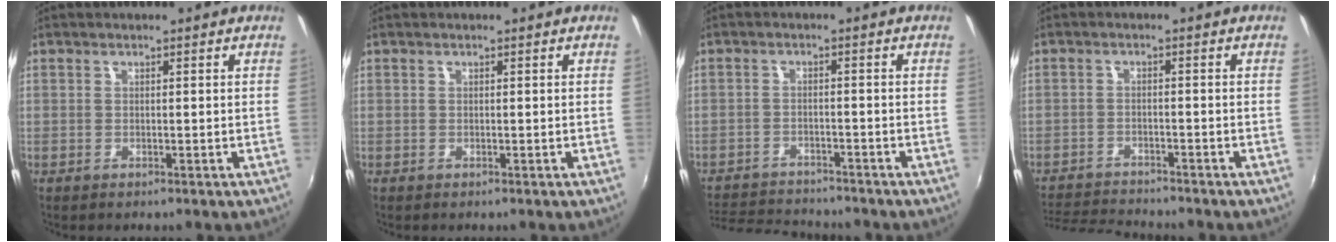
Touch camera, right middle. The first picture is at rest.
{"total": 0.0}
{"total": 10.2, "force": [-9.5, 2.4, 2.8], "torque": [-0.082, -0.001, -0.152]}
{"total": 7.8, "force": [-7.5, 0.9, 1.8], "torque": [-0.059, -0.006, -0.130]}